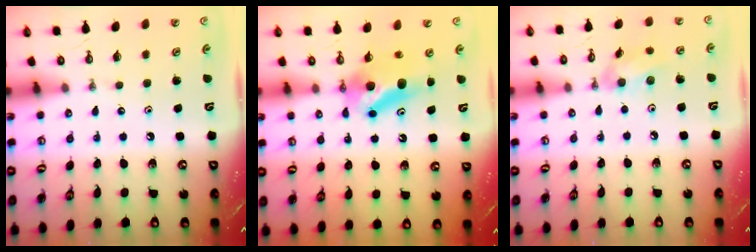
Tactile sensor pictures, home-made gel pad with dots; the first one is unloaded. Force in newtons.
{"total": 8.3, "press": 5.9, "slide": 5.8}
{"total": 8.9, "press": 8.6, "slide": 2.3}